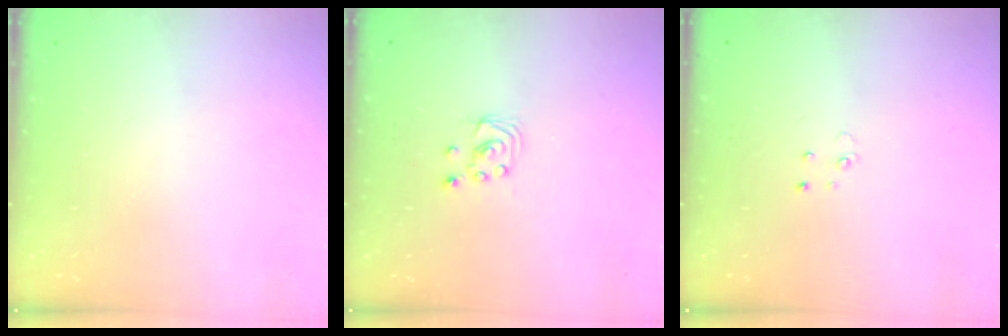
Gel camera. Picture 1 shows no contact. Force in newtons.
{"total": 2.2, "press": 2.2, "slide": 0.2}
{"total": 2.5, "press": 2.5, "slide": 0.2}